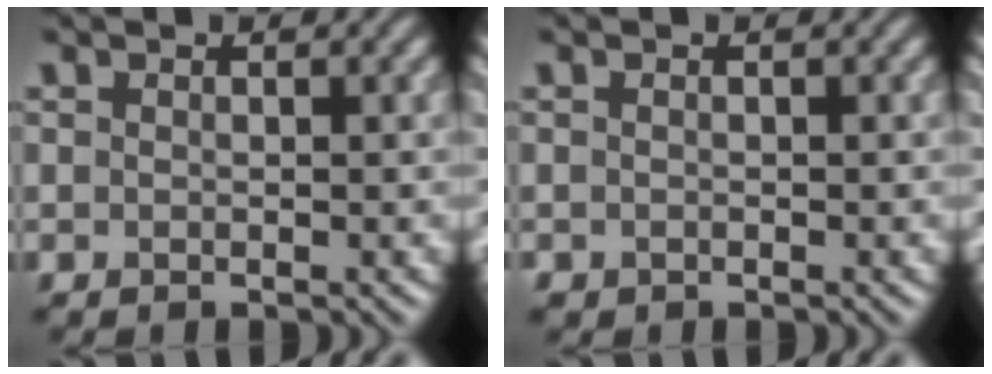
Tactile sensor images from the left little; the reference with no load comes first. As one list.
[{"total": 0.0}]